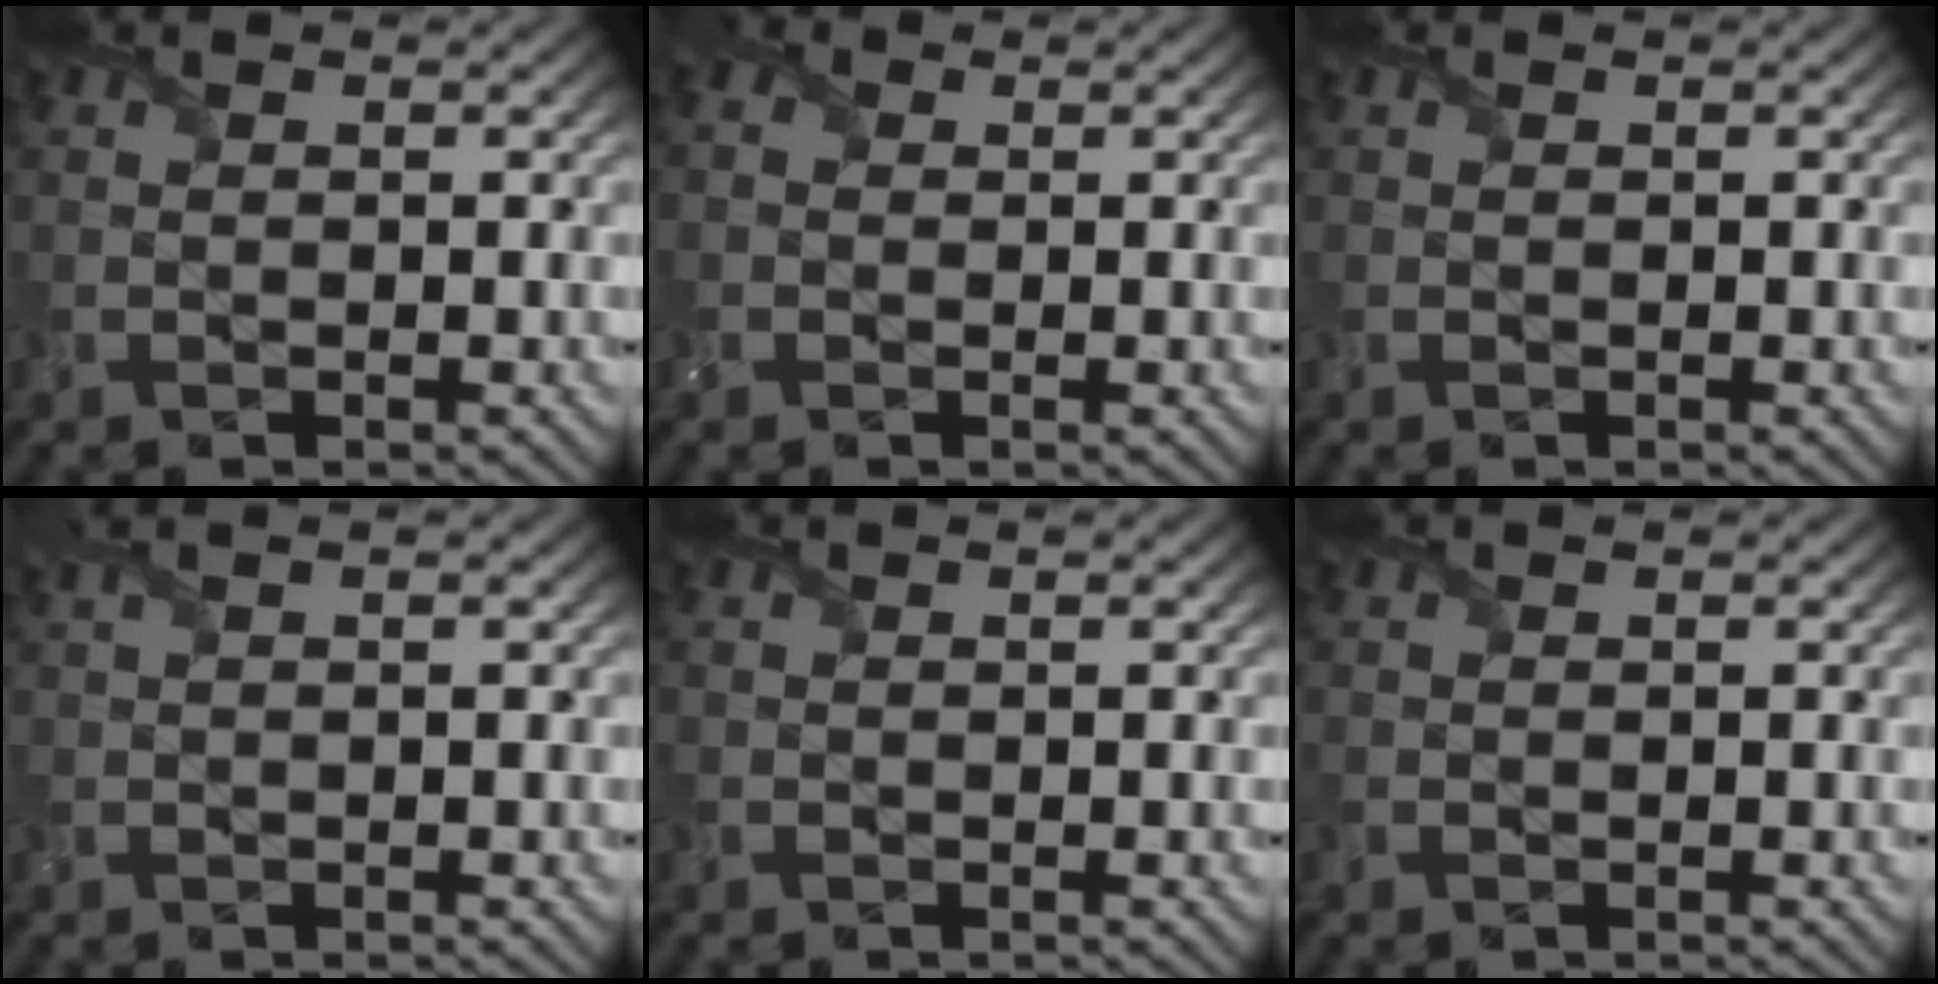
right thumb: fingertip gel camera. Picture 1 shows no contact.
{"total": 1.9, "force": [-0.2, 1.8, 0.7], "torque": [-0.023, 0.001, -0.010]}
{"total": 0.0}
{"total": 1.5, "force": [0.7, 0.3, 1.3], "torque": [-0.034, 0.008, 0.011]}
{"total": 0.0}
{"total": 0.0}